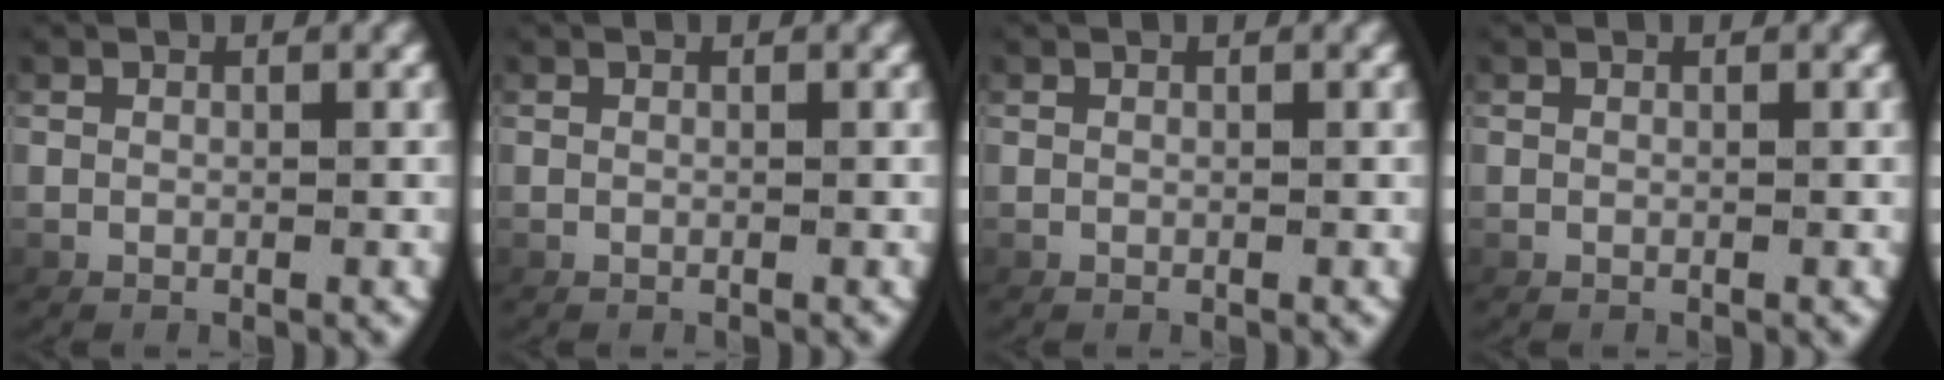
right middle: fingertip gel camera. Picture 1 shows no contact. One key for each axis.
{"total": 0.0}
{"total": 0.0}
{"total": 0.0}